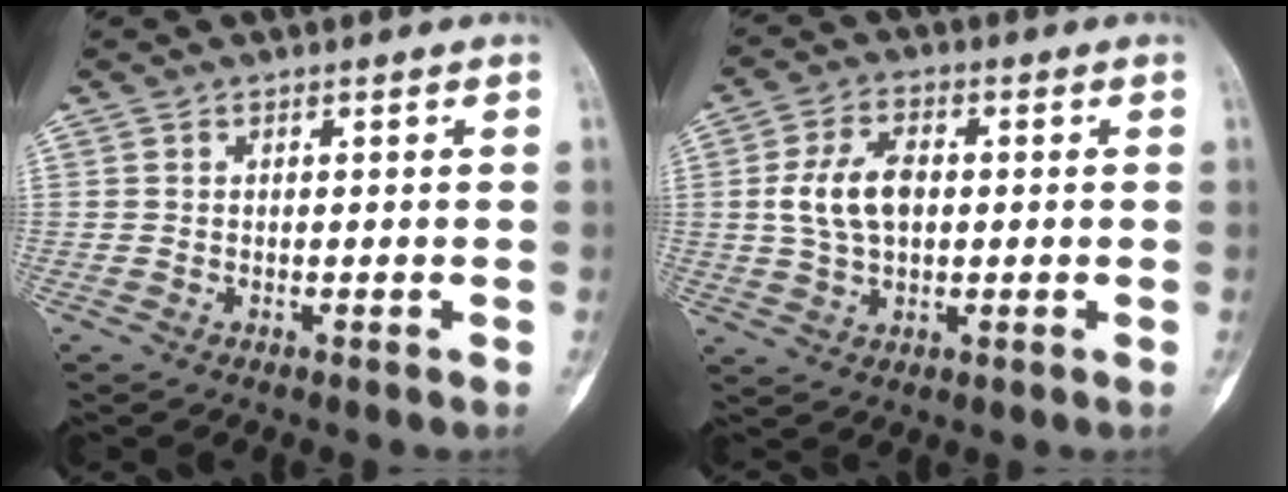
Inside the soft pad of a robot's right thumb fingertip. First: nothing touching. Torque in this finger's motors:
{"motor_torque": [0.59, 0.74, 0.31, -0.22, 0.07]}